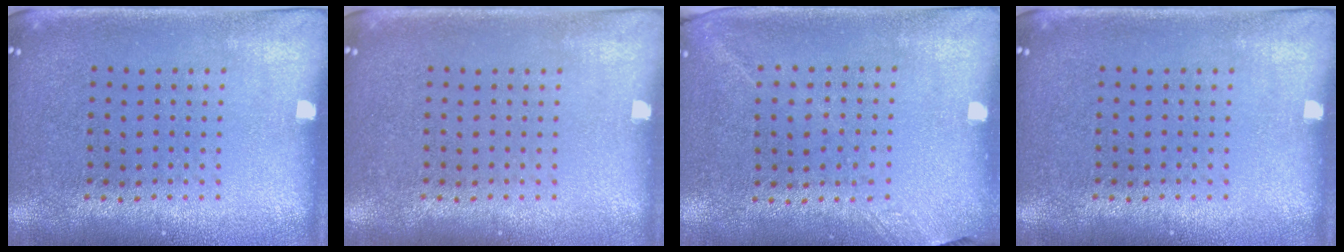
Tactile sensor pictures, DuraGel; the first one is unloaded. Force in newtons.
{"total": 0.0}
{"total": 1.2, "press": 0.9, "slide": 0.8}
{"total": 0.0}